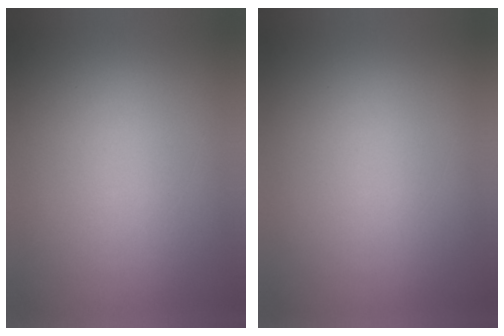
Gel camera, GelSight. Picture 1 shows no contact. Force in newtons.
{"total": 0.0}